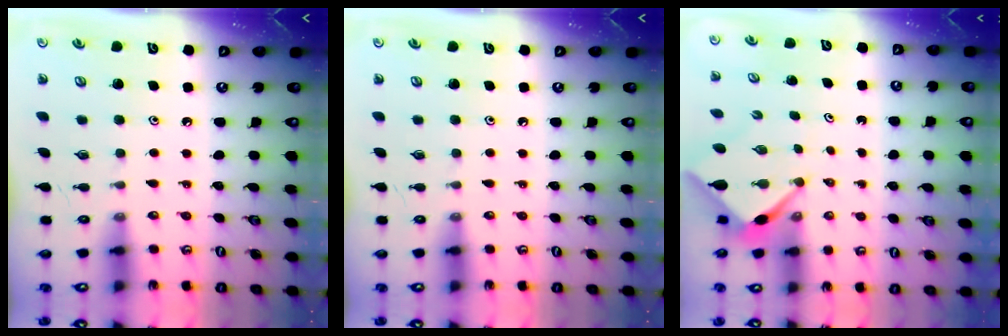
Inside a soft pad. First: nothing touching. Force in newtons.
{"total": 0.0}
{"total": 2.8, "press": 2.8, "slide": 0.2}